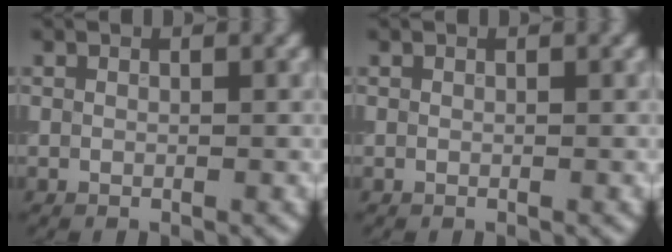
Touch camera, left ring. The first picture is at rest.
{"total": 0.0}